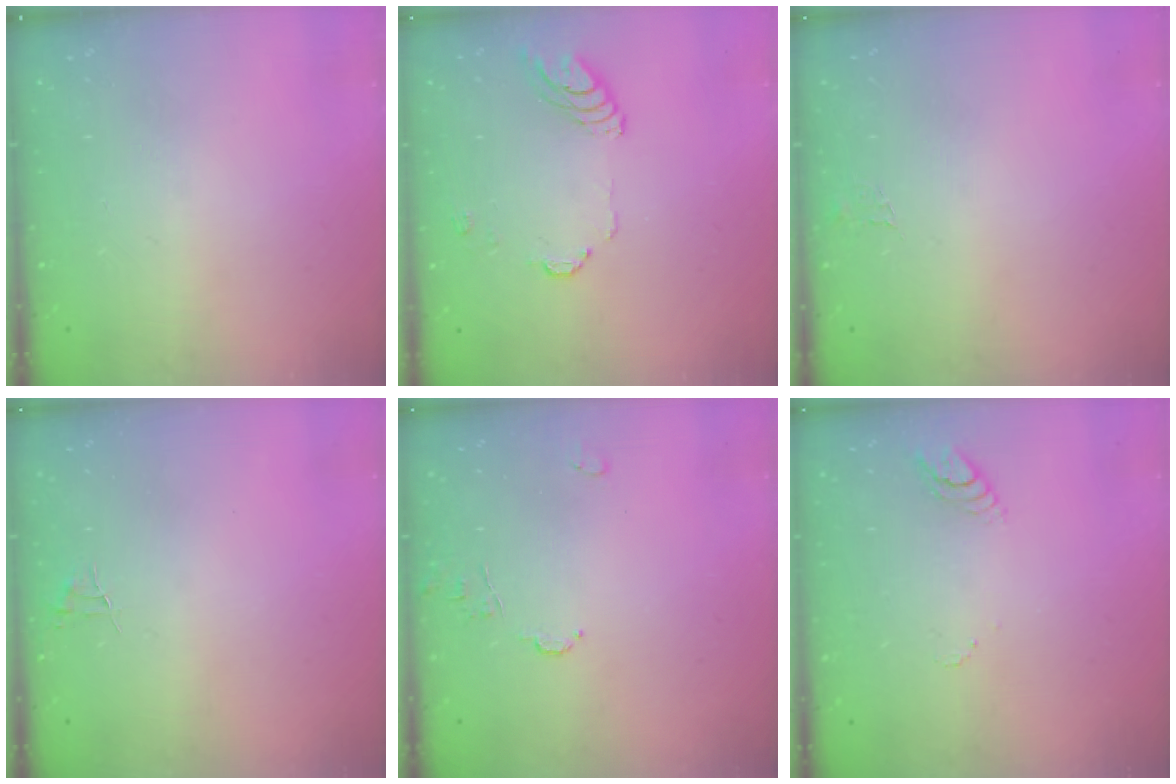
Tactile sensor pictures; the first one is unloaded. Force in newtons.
{"total": 9.2, "press": 9.1, "slide": 1.2}
{"total": 3.6, "press": 3.6, "slide": 0.3}
{"total": 3.2, "press": 3.2, "slide": 0.2}
{"total": 7.0, "press": 7.0, "slide": 0.7}
{"total": 3.6, "press": 3.6, "slide": 0.4}